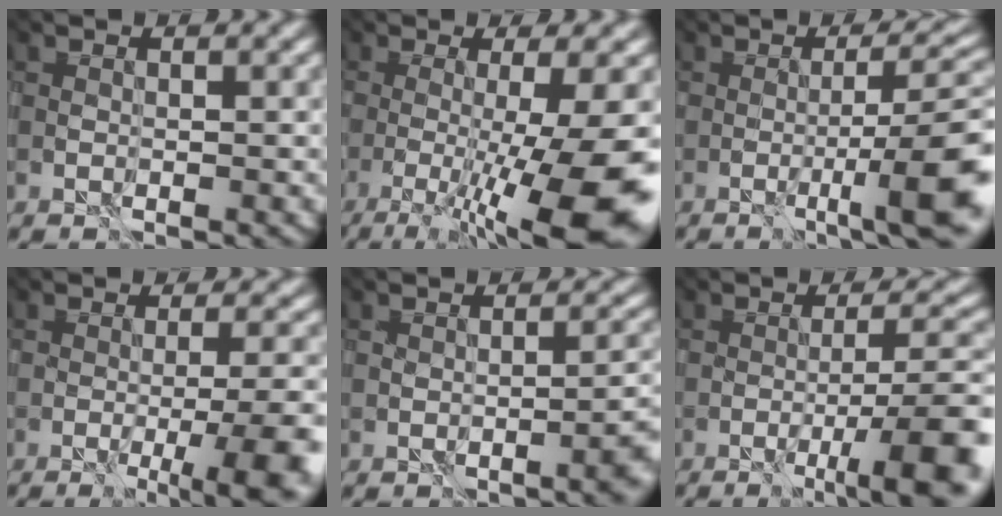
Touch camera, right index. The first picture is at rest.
{"total": 12.9, "force": [-4.2, 2.9, 11.9], "torque": [-0.179, -0.007, -0.046]}
{"total": 7.0, "force": [-3.6, -0.1, 6.1], "torque": [-0.086, 0.007, -0.037]}
{"total": 8.7, "force": [-3.8, 2.1, 7.6], "torque": [-0.068, 0.003, -0.037]}
{"total": 3.7, "force": [-2.0, 0.8, 3.0], "torque": [-0.012, 0.006, -0.008]}
{"total": 7.0, "force": [-4.3, 0.2, 5.5], "torque": [-0.084, -0.001, -0.046]}